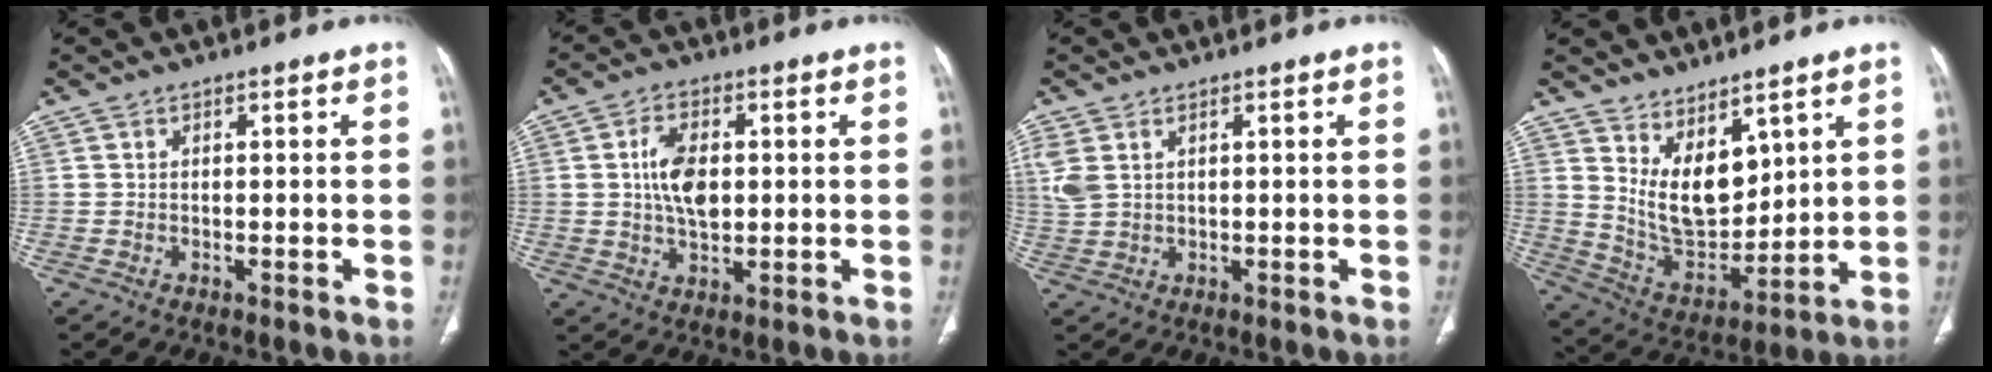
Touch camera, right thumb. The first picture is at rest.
{"total": 8.0, "force": [1.0, 4.6, 6.4], "torque": [-0.109, 0.000, 0.019]}
{"total": 4.4, "force": [1.9, 2.5, 3.0], "torque": [-0.086, 0.006, 0.049]}
{"total": 11.6, "force": [6.1, 6.3, 7.6], "torque": [-0.091, -0.059, 0.136]}